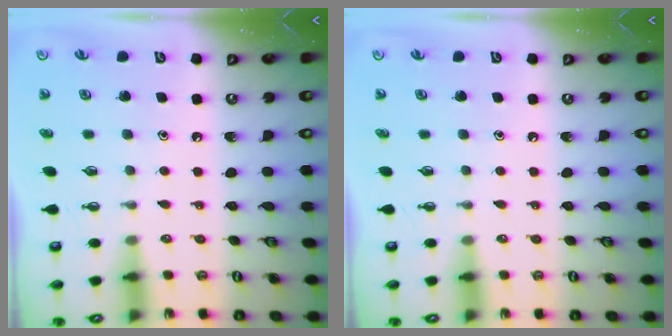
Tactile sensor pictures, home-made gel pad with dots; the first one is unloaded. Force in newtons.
{"total": 0.0}